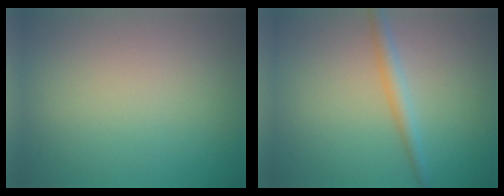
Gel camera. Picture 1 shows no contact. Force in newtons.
{"total": 2.1, "press": 2.1, "slide": 0.1}